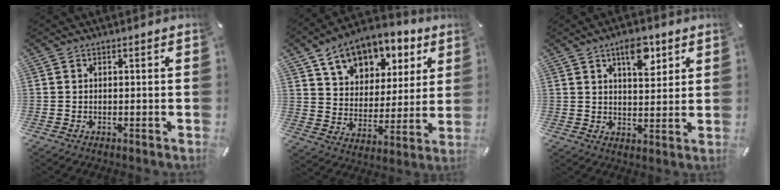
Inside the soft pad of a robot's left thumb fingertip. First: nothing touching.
{"total": 12.7, "force": [8.5, 8.3, 4.4], "torque": [-0.083, -0.047, 0.157]}
{"total": 8.5, "force": [4.7, 4.1, 5.8], "torque": [-0.076, -0.017, 0.075]}